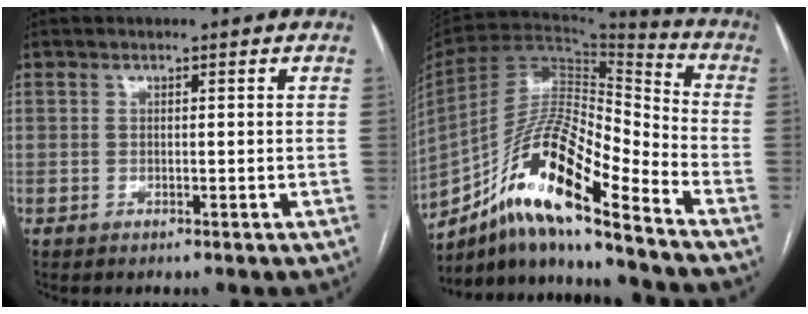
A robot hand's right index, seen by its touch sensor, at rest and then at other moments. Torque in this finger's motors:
{"motor_torque": [0.96, -1.13, 0.15, 0.00]}